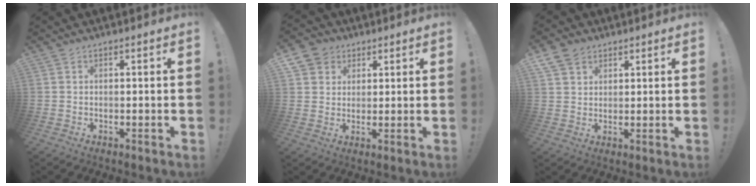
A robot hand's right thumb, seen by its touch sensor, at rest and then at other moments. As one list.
[{"total": 6.5, "force": [3.2, 5.5, 1.0], "torque": [-0.012, -0.018, 0.064]}, {"total": 6.0, "force": [3.8, 4.3, 1.9], "torque": [-0.038, -0.014, 0.078]}]